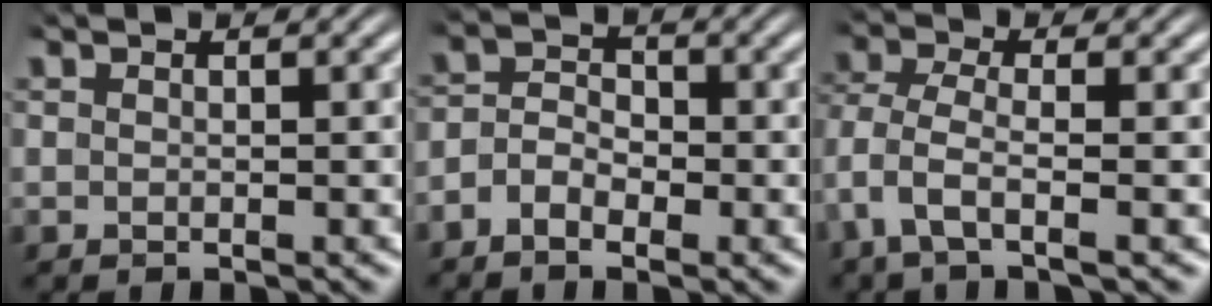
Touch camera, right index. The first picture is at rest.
{"total": 4.0, "force": [-1.5, 3.1, 1.9], "torque": [-0.032, -0.001, -0.037]}
{"total": 2.6, "force": [-0.5, 1.4, 2.2], "torque": [-0.081, -0.024, 0.000]}